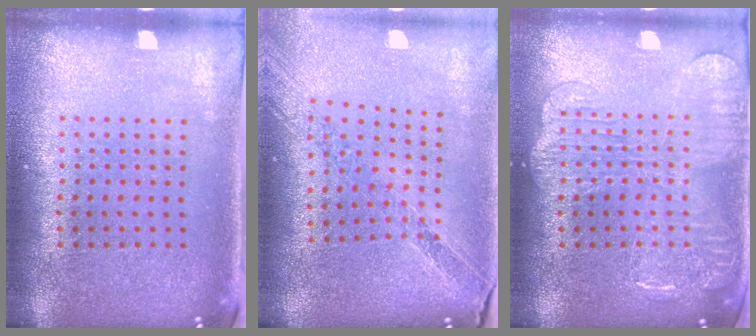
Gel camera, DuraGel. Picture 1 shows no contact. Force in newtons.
{"total": 1.0, "press": 1.0, "slide": 0.0}
{"total": 2.0, "press": 2.0, "slide": 0.4}